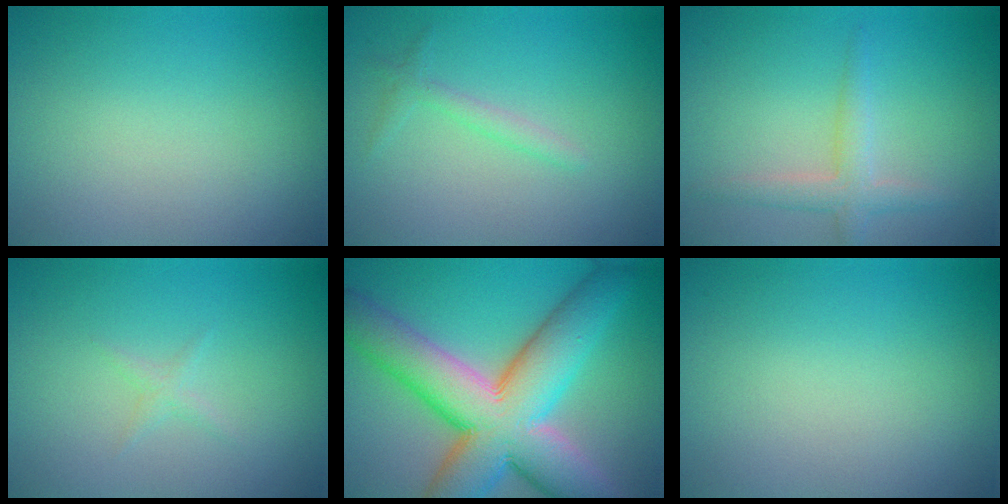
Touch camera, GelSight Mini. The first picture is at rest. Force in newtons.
{"total": 1.3, "press": 1.3, "slide": 0.0}
{"total": 2.3, "press": 2.3, "slide": 0.1}
{"total": 0.7, "press": 0.7, "slide": 0.0}
{"total": 13.7, "press": 13.7, "slide": 0.6}
{"total": 0.0}